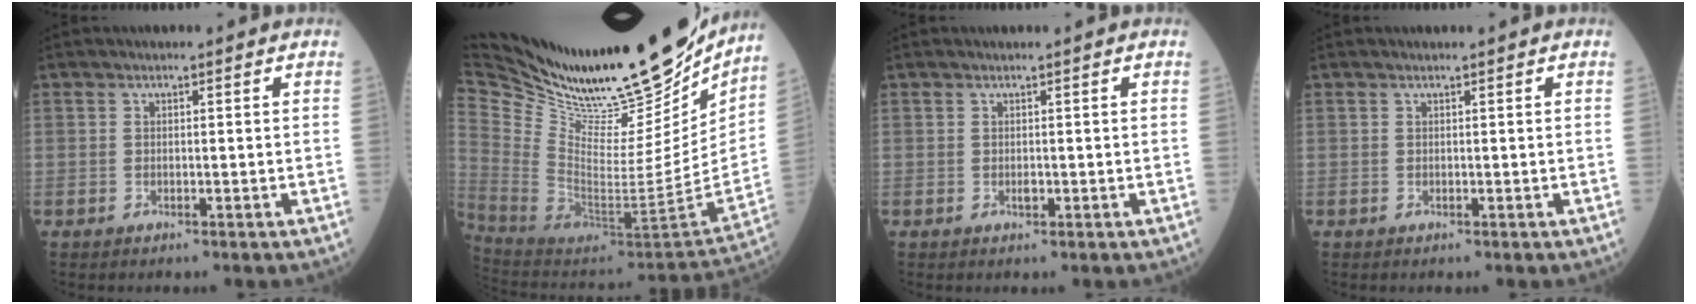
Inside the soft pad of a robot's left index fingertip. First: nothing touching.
{"total": 35.5, "force": [29.1, 9.6, 18.0], "torque": [-0.343, -0.076, 0.451]}
{"total": 0.8, "force": [0.1, 0.4, 0.6], "torque": [-0.012, 0.001, 0.003]}
{"total": 0.7, "force": [0.6, 0.1, 0.2], "torque": [-0.005, 0.005, 0.012]}